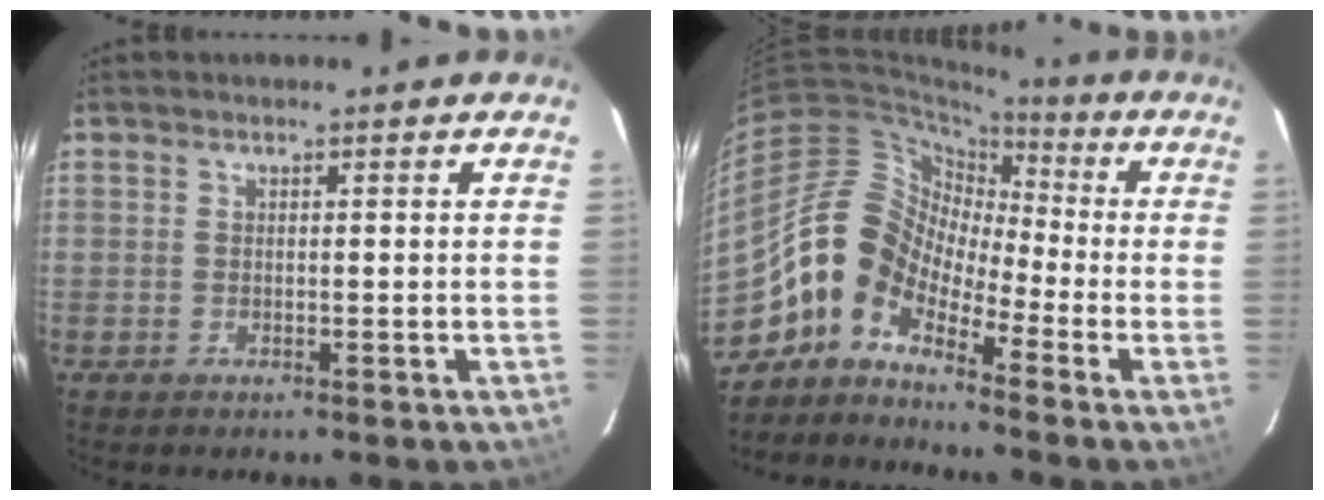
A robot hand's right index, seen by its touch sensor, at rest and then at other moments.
{"total": 9.3, "force": [-5.0, 6.3, 4.7], "torque": [-0.075, 0.032, -0.122]}